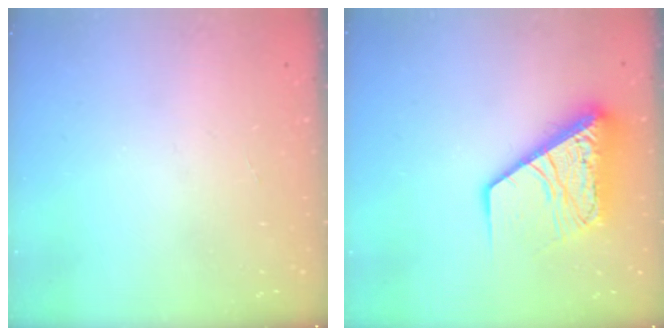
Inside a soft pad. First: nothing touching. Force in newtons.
{"total": 16.9, "press": 16.8, "slide": 2.1}